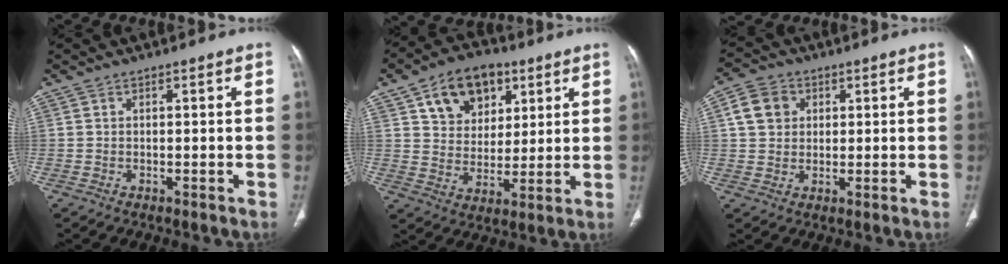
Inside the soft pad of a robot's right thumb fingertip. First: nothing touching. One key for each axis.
{"total": 13.5, "fx": 6.3, "fy": 9.5, "fz": 7.2, "tx": -0.077, "ty": -0.016, "tz": 0.108}
{"total": 6.7, "fx": 1.9, "fy": 5.6, "fz": 3.1, "tx": -0.038, "ty": 0.003, "tz": 0.032}